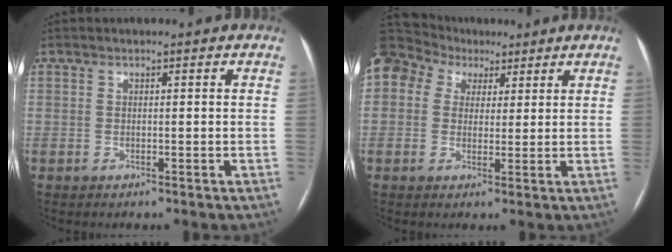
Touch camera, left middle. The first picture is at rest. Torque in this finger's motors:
{"motor_torque": [1.11, -1.03, 1.06, 0.21]}